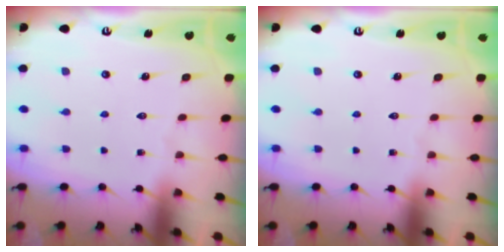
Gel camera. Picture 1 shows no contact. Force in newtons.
{"total": 0.0}